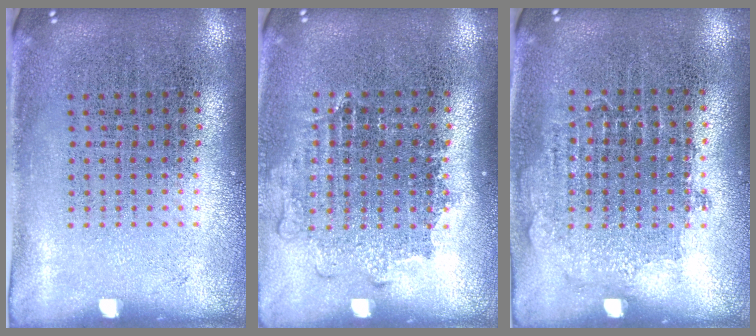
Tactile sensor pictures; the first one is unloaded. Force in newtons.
{"total": 1.1, "press": 1.0, "slide": 0.4}
{"total": 0.8, "press": 0.8, "slide": 0.3}